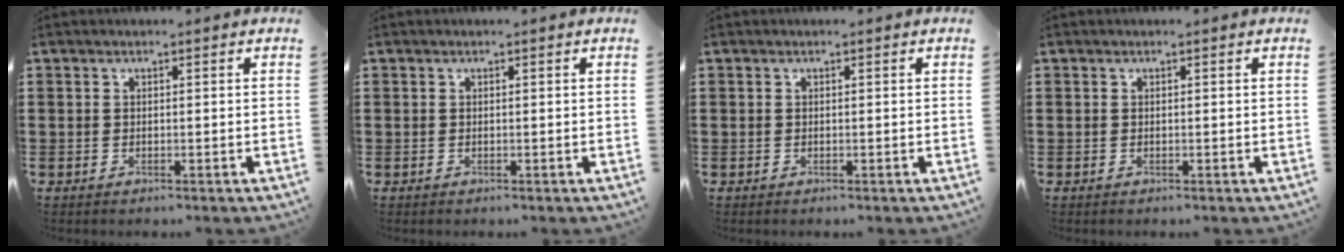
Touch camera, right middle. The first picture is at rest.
{"total": 0.0}
{"total": 0.0}
{"total": 0.0}